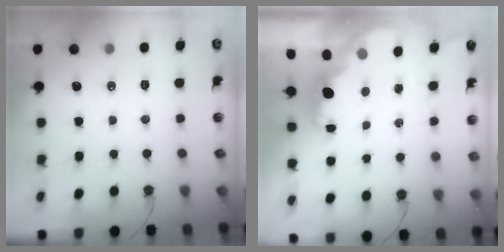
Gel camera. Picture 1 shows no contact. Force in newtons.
{"total": 2.1, "press": 2.0, "slide": 0.7}